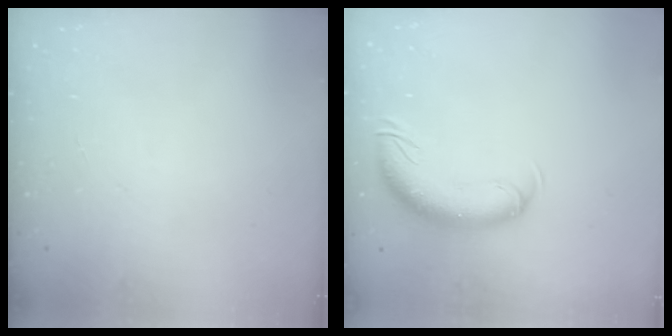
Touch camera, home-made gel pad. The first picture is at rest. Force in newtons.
{"total": 12.1, "press": 11.8, "slide": 2.7}